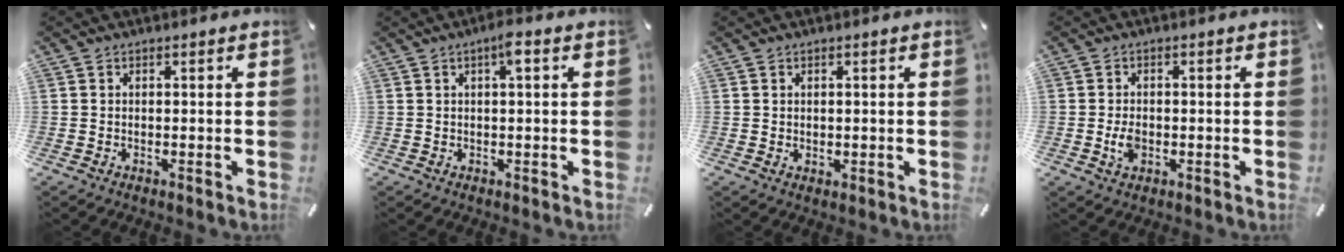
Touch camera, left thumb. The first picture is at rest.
{"total": 3.1, "force": [1.0, 0.6, 2.9], "torque": [-0.050, 0.002, 0.012]}
{"total": 0.8, "force": [0.3, 0.7, 0.2], "torque": [-0.003, 0.002, 0.006]}
{"total": 3.5, "force": [-0.7, 2.4, 2.5], "torque": [-0.057, -0.001, -0.015]}